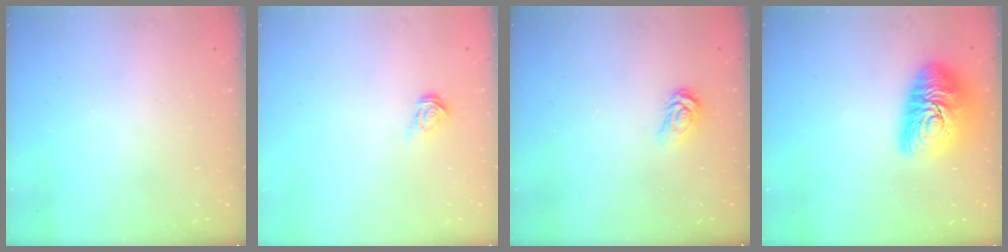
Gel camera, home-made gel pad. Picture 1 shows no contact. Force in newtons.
{"total": 3.5, "press": 3.5, "slide": 0.4}
{"total": 3.7, "press": 3.6, "slide": 0.4}
{"total": 15.8, "press": 15.8, "slide": 1.0}